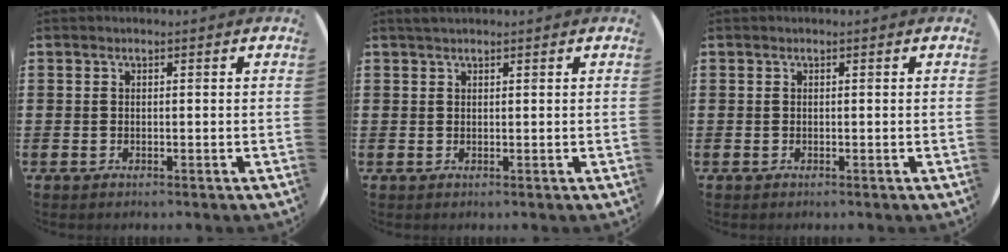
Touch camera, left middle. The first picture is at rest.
{"total": 0.9, "force": [0.9, 0.3, 0.2], "torque": [-0.003, 0.004, 0.016]}
{"total": 0.0}